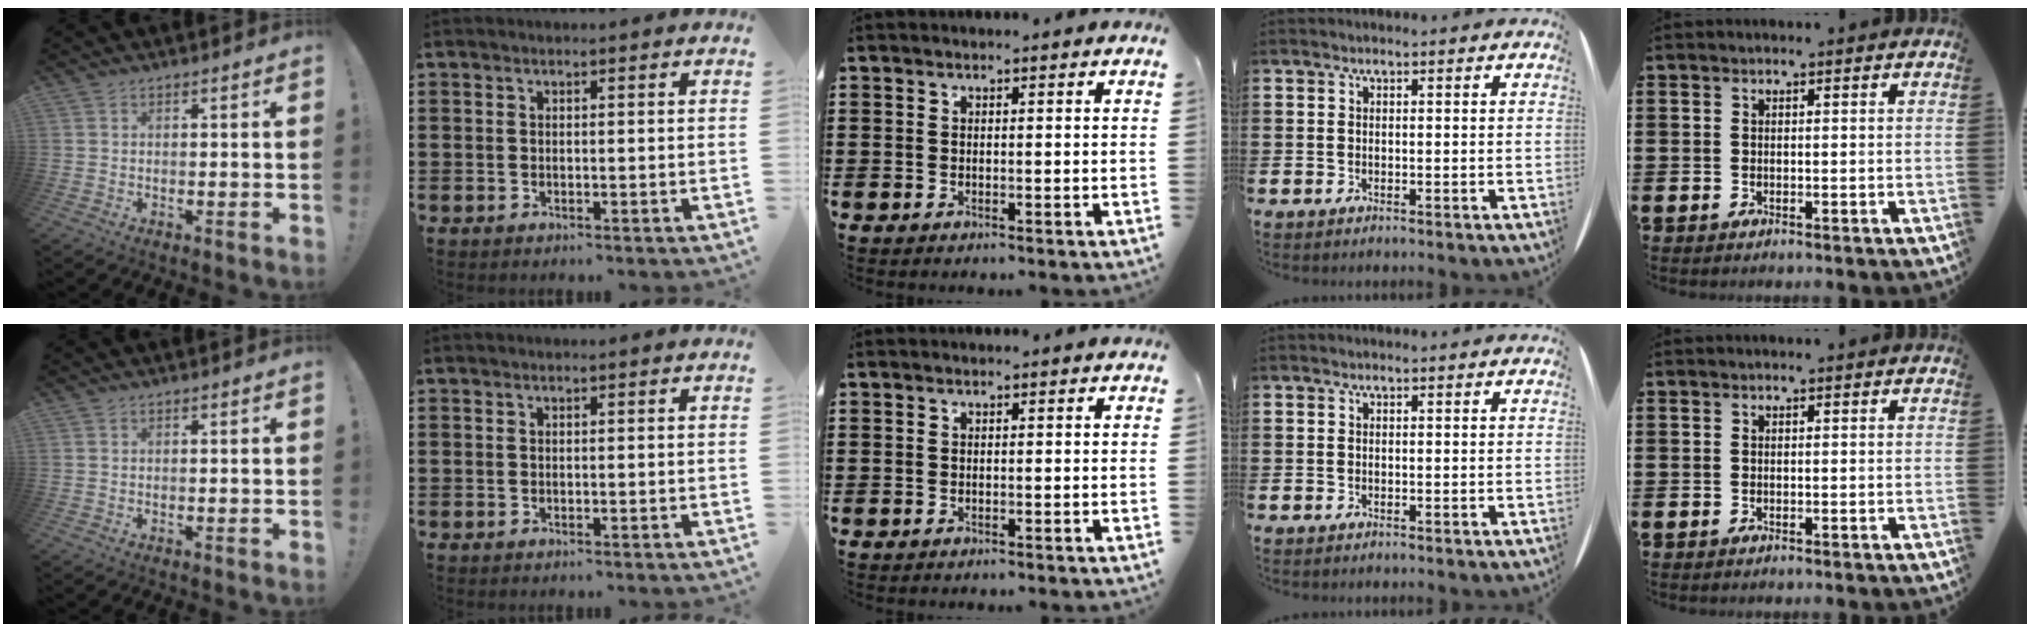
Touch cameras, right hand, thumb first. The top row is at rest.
{}